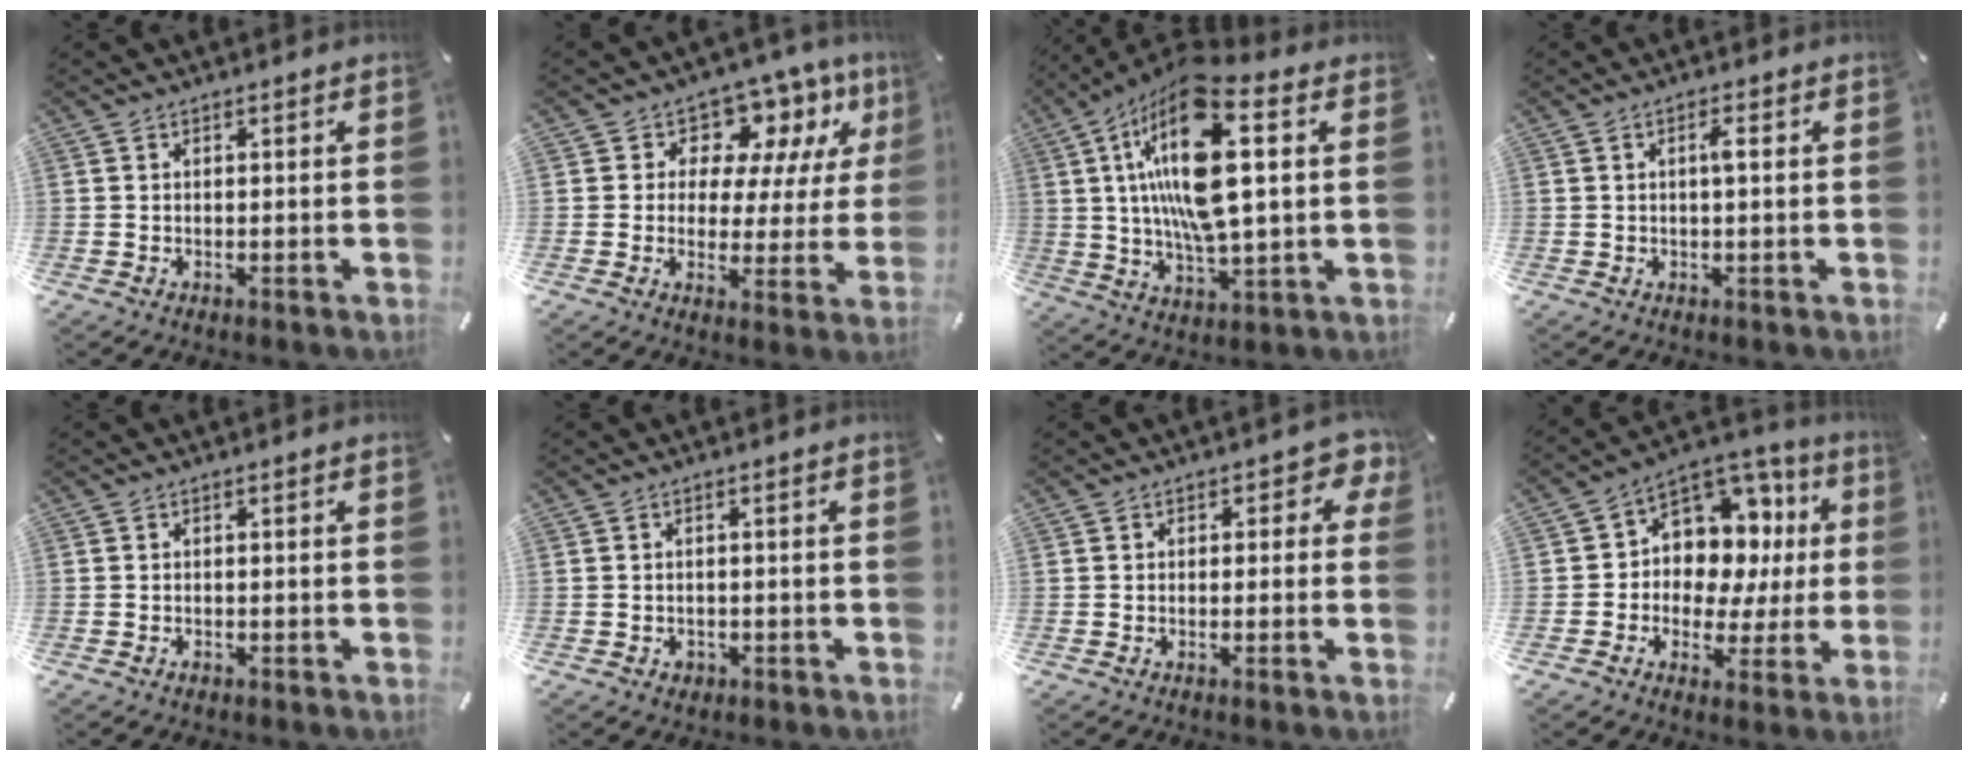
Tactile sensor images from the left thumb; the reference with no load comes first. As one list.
[{"total": 9.2, "force": [5.8, 6.6, 2.9], "torque": [-0.044, -0.057, 0.103]}, {"total": 22.1, "force": [5.5, 7.9, 19.9], "torque": [-0.400, -0.008, 0.079]}, {"total": 2.8, "force": [0.5, 0.8, 2.7], "torque": [-0.046, 0.002, 0.004]}, {"total": 0.7, "force": [-0.3, 0.5, 0.4], "torque": [-0.010, -0.001, -0.007]}, {"total": 1.7, "force": [-0.6, 1.4, 0.7], "torque": [-0.014, 0.004, -0.014]}, {"total": 3.7, "force": [0.6, 2.4, 2.8], "torque": [-0.033, 0.003, 0.005]}, {"total": 11.3, "force": [3.5, 9.5, 4.9], "torque": [-0.073, -0.046, 0.071]}]